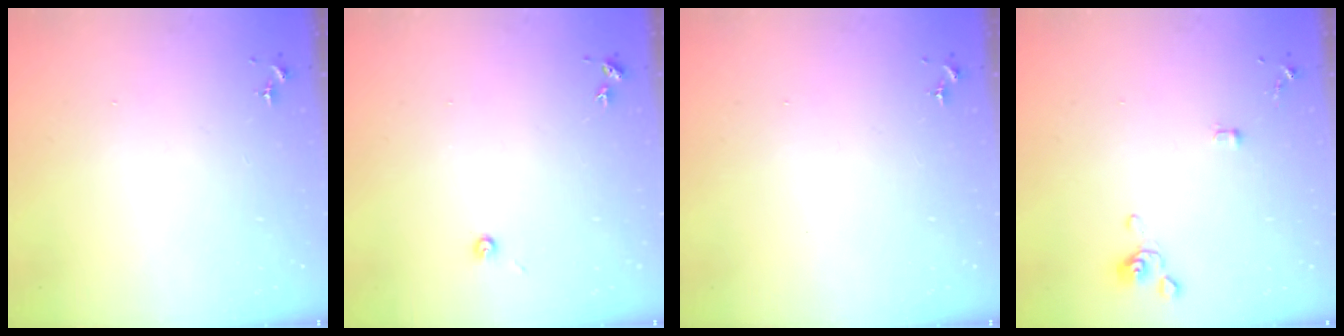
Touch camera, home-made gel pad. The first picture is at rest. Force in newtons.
{"total": 3.0, "press": 3.0, "slide": 0.3}
{"total": 0.0}
{"total": 4.0, "press": 4.0, "slide": 0.8}